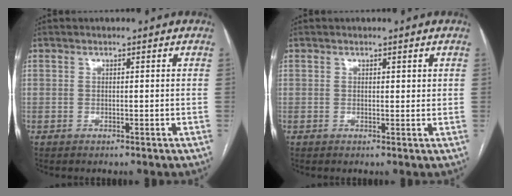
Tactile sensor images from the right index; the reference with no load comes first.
{"total": 0.9, "force": [0.5, 0.5, 0.6], "torque": [-0.004, -0.002, 0.005]}